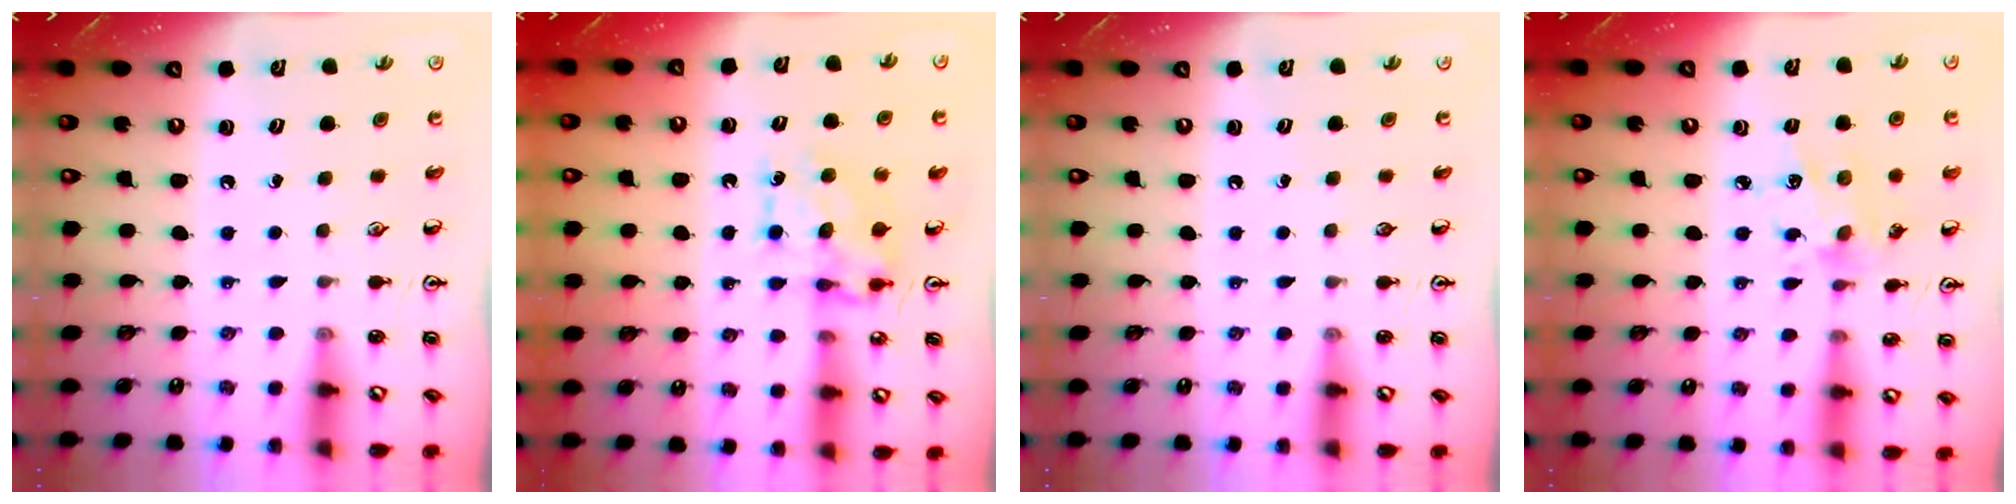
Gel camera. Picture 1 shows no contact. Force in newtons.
{"total": 7.2, "press": 7.2, "slide": 0.7}
{"total": 0.0}
{"total": 8.3, "press": 8.3, "slide": 0.5}